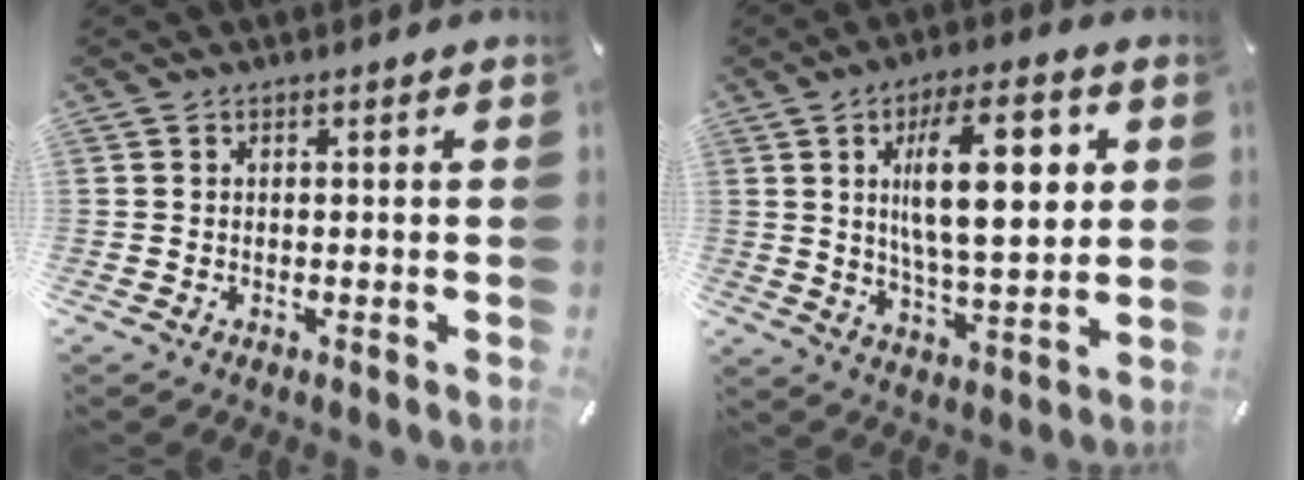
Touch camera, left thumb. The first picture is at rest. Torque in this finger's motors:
{"motor_torque": [2.43, 2.58, 1.85, -0.92, 0.63]}